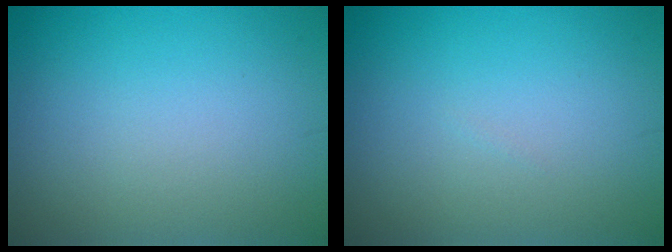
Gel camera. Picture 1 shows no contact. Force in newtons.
{"total": 0.0}